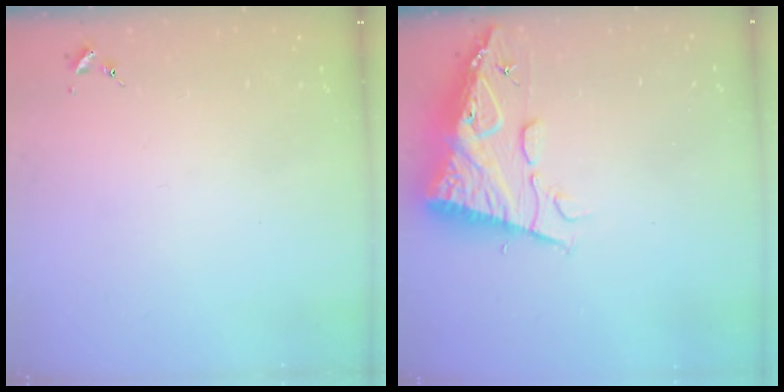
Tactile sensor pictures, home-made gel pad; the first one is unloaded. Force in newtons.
{"total": 14.0, "press": 13.9, "slide": 1.4}